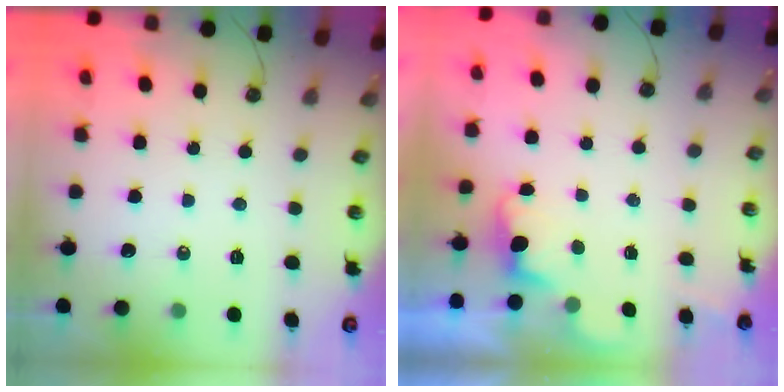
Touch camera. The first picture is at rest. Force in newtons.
{"total": 0.9, "press": 0.6, "slide": 0.7}